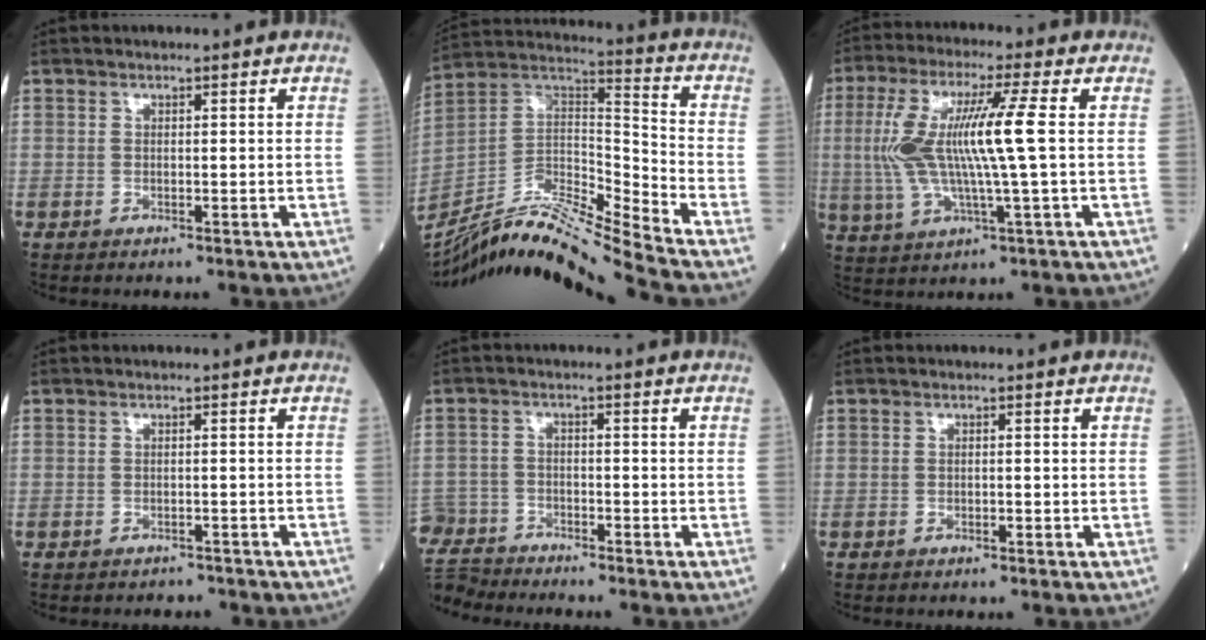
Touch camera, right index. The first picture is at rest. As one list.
[{"total": 19.1, "force": [-17.4, -2.2, 7.7], "torque": [-0.151, 0.019, -0.314]}, {"total": 12.4, "force": [0.9, 0.5, 12.4], "torque": [-0.266, 0.011, 0.015]}, {"total": 3.1, "force": [-2.8, 1.3, 0.2], "torque": [-0.005, 0.002, -0.033]}, {"total": 7.8, "force": [-7.5, 2.2, -0.2], "torque": [-0.008, 0.004, -0.150]}, {"total": 0.6, "force": [-0.3, 0.2, 0.5], "torque": [-0.010, -0.001, -0.005]}]